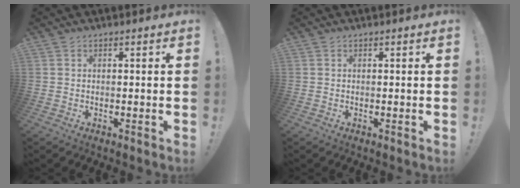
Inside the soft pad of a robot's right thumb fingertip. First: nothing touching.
{"total": 0.0}